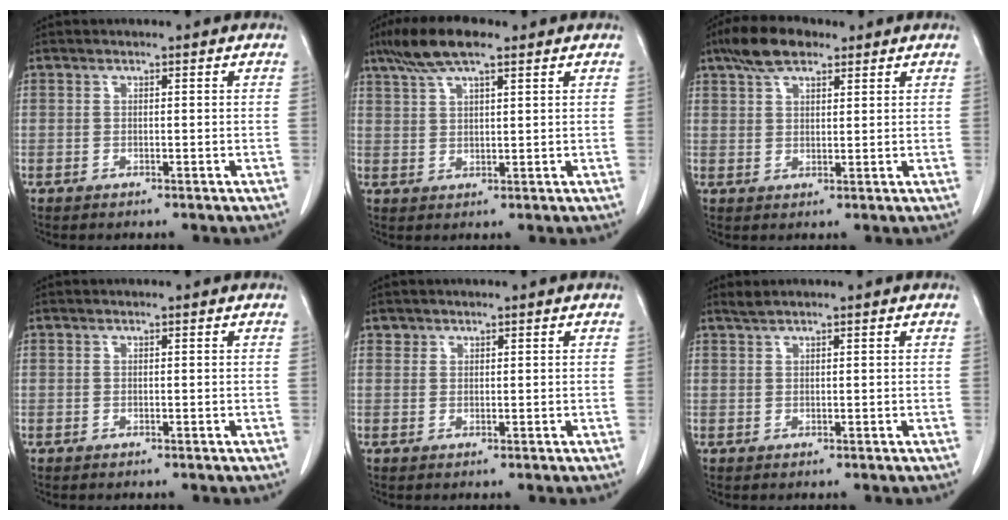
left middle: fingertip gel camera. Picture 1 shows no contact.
{"total": 7.6, "force": [5.4, 1.5, 5.2], "torque": [-0.108, 0.018, 0.097]}
{"total": 6.5, "force": [4.5, 2.6, 4.0], "torque": [-0.078, 0.018, 0.081]}
{"total": 0.0}
{"total": 0.7, "force": [0.5, 0.5, 0.0], "torque": [0.006, 0.001, 0.007]}
{"total": 1.1, "force": [1.0, -0.2, 0.4], "torque": [-0.014, 0.007, 0.025]}